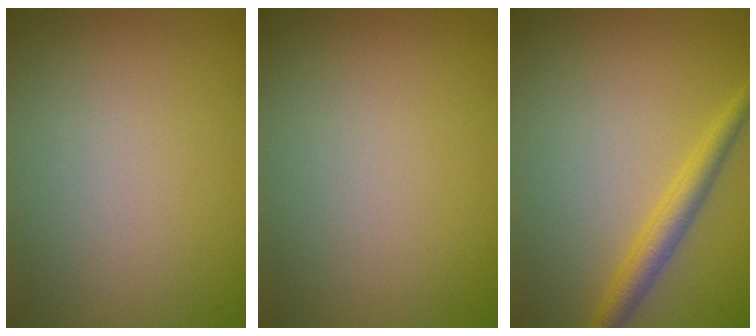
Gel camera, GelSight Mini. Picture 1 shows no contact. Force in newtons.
{"total": 0.0}
{"total": 2.9, "press": 2.9, "slide": 0.1}